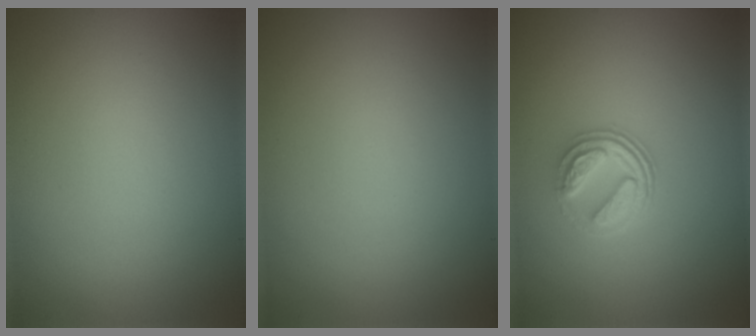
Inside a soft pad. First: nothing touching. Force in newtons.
{"total": 0.0}
{"total": 3.1, "press": 2.6, "slide": 1.8}